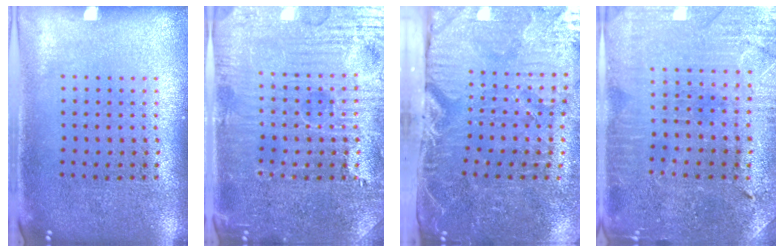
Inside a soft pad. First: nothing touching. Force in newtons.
{"total": 5.0, "press": 4.8, "slide": 1.6}
{"total": 4.8, "press": 4.2, "slide": 2.3}
{"total": 1.2, "press": 1.2, "slide": 0.2}